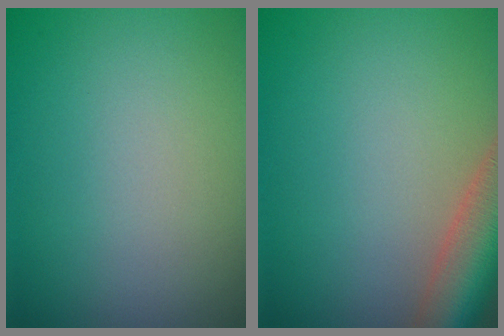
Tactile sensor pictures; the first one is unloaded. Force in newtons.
{"total": 7.4, "press": 7.4, "slide": 0.7}